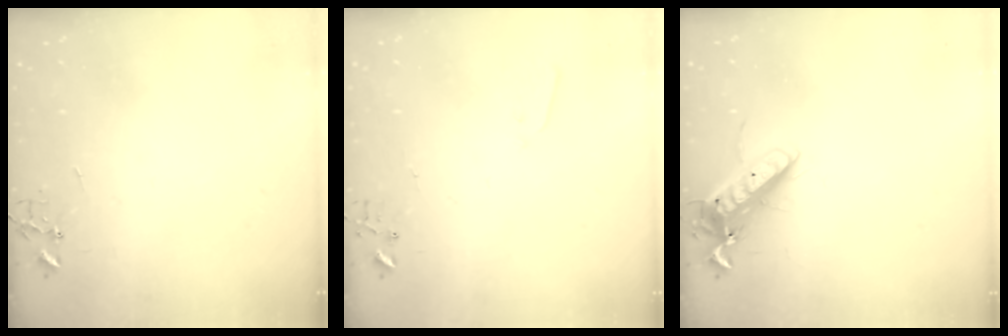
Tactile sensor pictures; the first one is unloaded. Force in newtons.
{"total": 1.9, "press": 1.9, "slide": 0.4}
{"total": 13.6, "press": 13.4, "slide": 2.0}